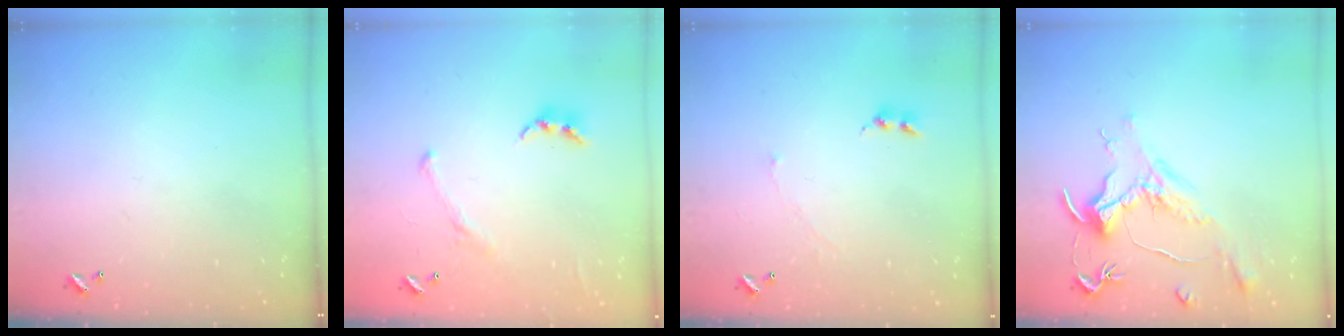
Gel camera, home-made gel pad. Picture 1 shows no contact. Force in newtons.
{"total": 2.3, "press": 2.1, "slide": 1.0}
{"total": 2.0, "press": 1.9, "slide": 0.7}
{"total": 1.5, "press": 1.2, "slide": 0.9}